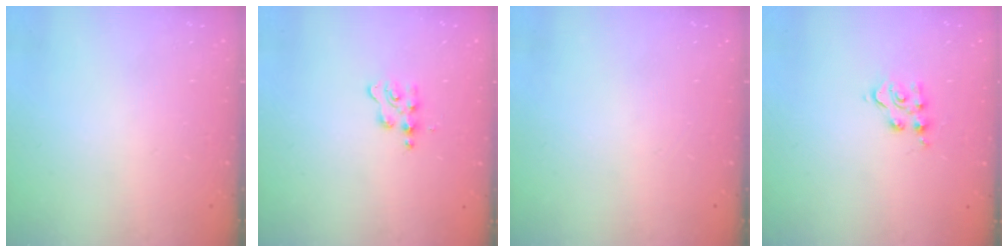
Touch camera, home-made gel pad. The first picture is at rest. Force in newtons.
{"total": 3.8, "press": 3.8, "slide": 0.4}
{"total": 0.0}
{"total": 5.1, "press": 5.1, "slide": 0.5}